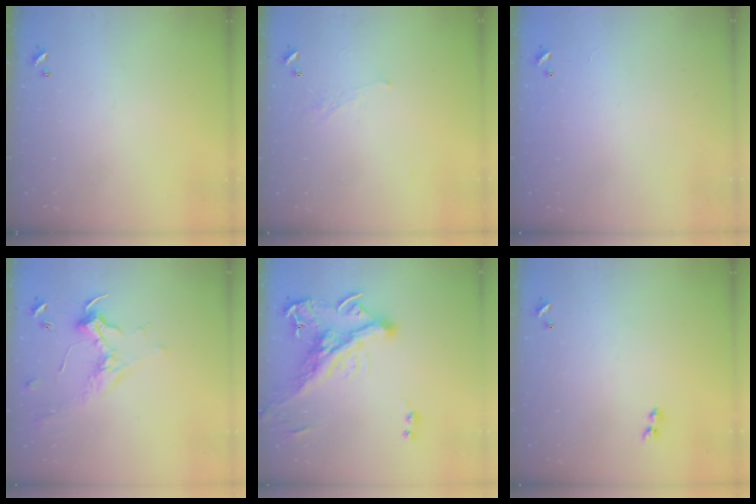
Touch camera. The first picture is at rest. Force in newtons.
{"total": 1.7, "press": 1.6, "slide": 0.6}
{"total": 9.3, "press": 9.3, "slide": 0.3}
{"total": 1.8, "press": 1.7, "slide": 0.7}
{"total": 8.1, "press": 7.8, "slide": 2.3}
{"total": 2.0, "press": 1.7, "slide": 1.0}